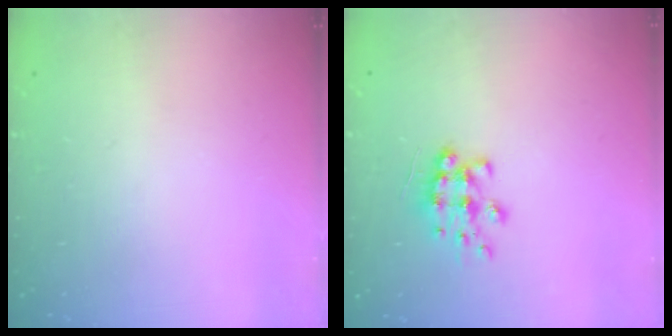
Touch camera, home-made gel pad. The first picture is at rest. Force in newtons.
{"total": 8.5, "press": 8.5, "slide": 0.8}